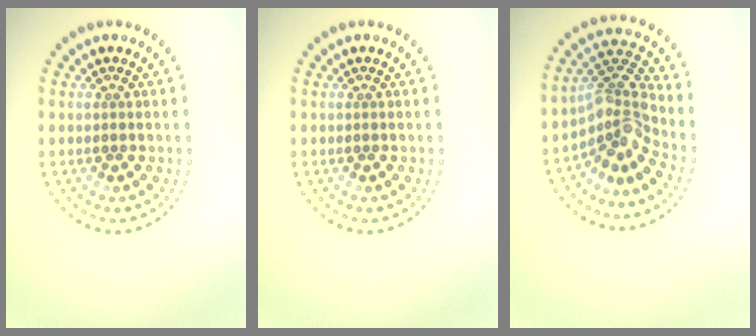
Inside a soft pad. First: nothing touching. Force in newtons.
{"total": 0.0}
{"total": 4.0, "press": 3.1, "slide": 2.5}